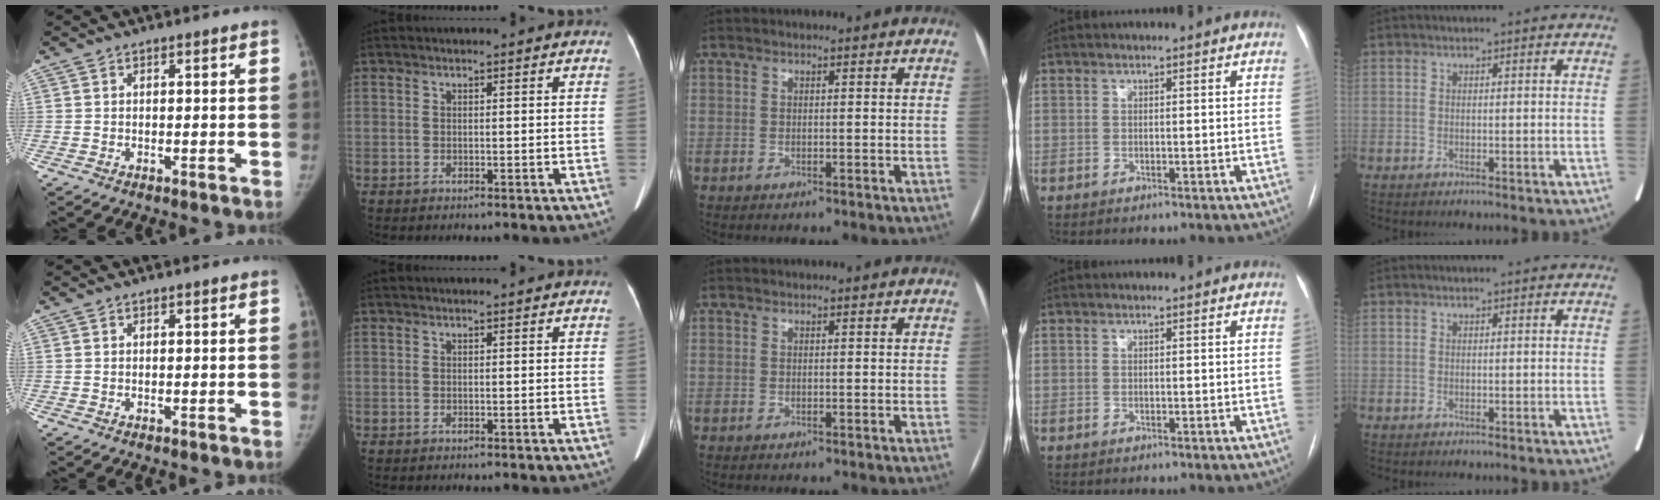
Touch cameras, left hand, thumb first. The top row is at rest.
{}